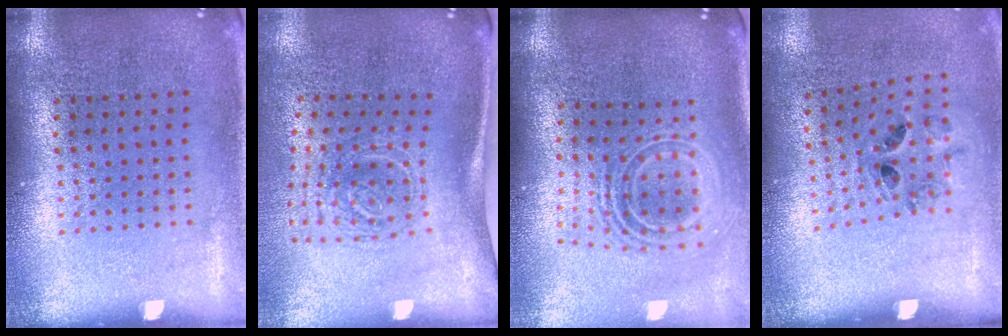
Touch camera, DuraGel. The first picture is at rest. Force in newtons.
{"total": 1.9, "press": 1.3, "slide": 1.4}
{"total": 2.5, "press": 1.7, "slide": 1.8}
{"total": 1.2, "press": 0.8, "slide": 0.9}